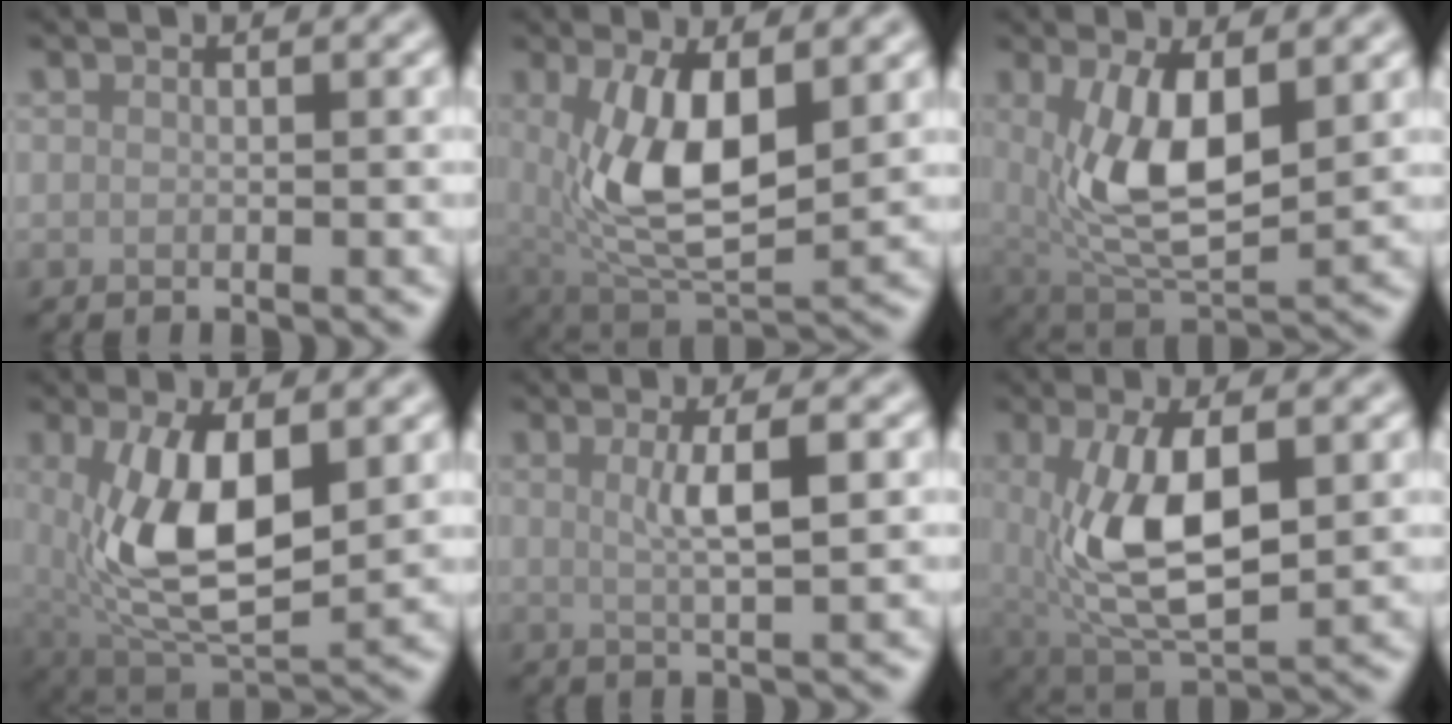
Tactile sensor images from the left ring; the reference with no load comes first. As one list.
[{"total": 8.7, "force": [1.1, 4.0, 7.6], "torque": [-0.153, -0.013, 0.025]}, {"total": 7.8, "force": [1.1, 3.5, 6.9], "torque": [-0.140, -0.014, 0.026]}, {"total": 9.6, "force": [1.0, 4.6, 8.3], "torque": [-0.167, -0.013, 0.025]}, {"total": 3.5, "force": [0.7, 0.7, 3.4], "torque": [-0.056, -0.001, 0.011]}, {"total": 8.7, "force": [0.5, 4.0, 7.7], "torque": [-0.159, -0.007, 0.014]}]